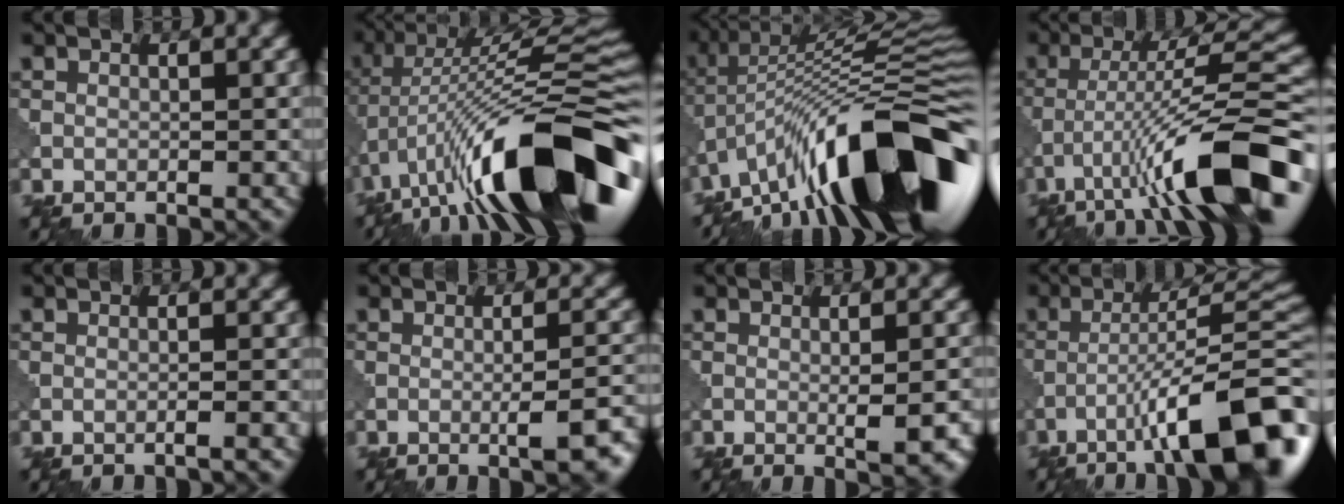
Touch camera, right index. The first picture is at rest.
{"total": 16.6, "force": [-5.9, 5.6, 14.5], "torque": [-0.240, 0.031, -0.105]}
{"total": 16.1, "force": [-7.8, 4.6, 13.3], "torque": [-0.205, 0.038, -0.145]}
{"total": 12.0, "force": [-5.9, 1.8, 10.3], "torque": [-0.169, 0.020, -0.094]}
{"total": 1.2, "force": [-0.7, 0.1, 1.0], "torque": [-0.009, 0.003, -0.029]}
{"total": 5.4, "force": [-2.0, 1.2, 4.9], "torque": [-0.066, 0.005, -0.030]}
{"total": 4.3, "force": [-0.8, 1.1, 4.0], "torque": [-0.053, -0.004, -0.005]}
{"total": 12.5, "force": [-6.1, 2.5, 10.7], "torque": [-0.152, 0.018, -0.093]}